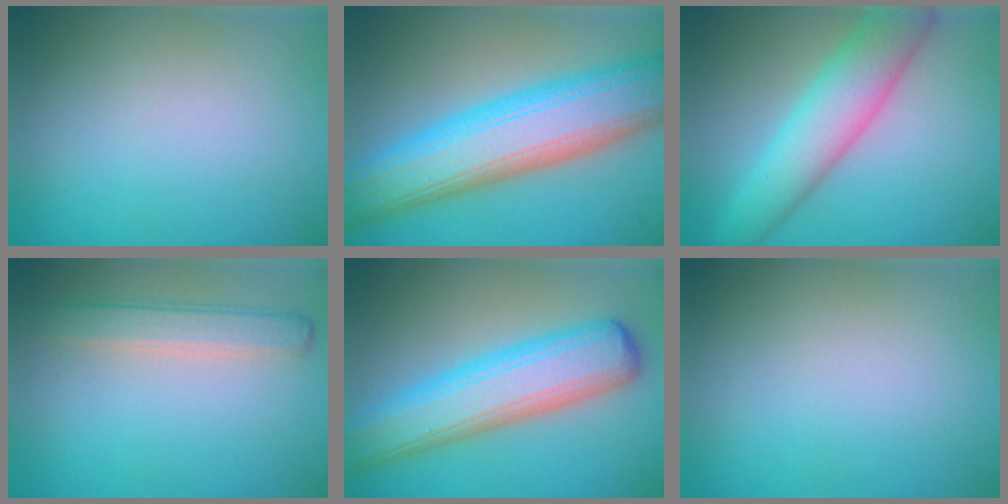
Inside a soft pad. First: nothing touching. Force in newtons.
{"total": 11.5, "press": 11.5, "slide": 0.3}
{"total": 6.2, "press": 6.2, "slide": 0.2}
{"total": 2.8, "press": 2.8, "slide": 0.1}
{"total": 8.2, "press": 8.2, "slide": 0.3}
{"total": 0.0}